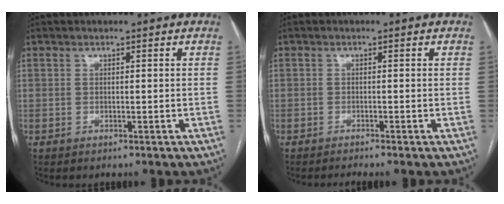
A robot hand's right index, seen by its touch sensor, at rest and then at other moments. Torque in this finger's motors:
{"motor_torque": [0.02, 0.03, 0.00, 0.01]}